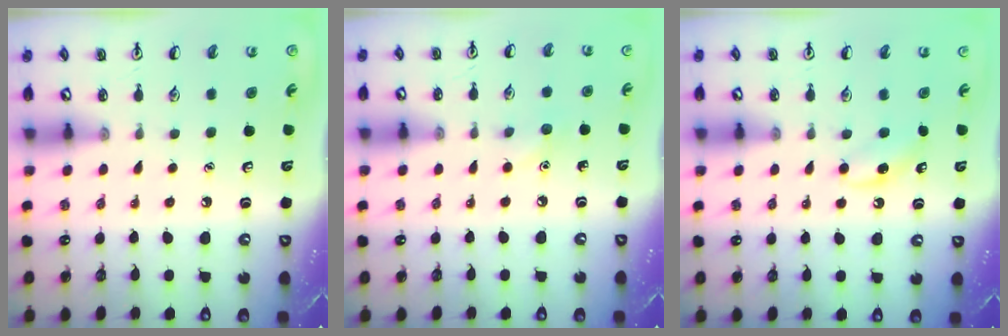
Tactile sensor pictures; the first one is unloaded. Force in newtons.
{"total": 5.4, "press": 5.1, "slide": 1.7}
{"total": 4.1, "press": 3.7, "slide": 1.7}